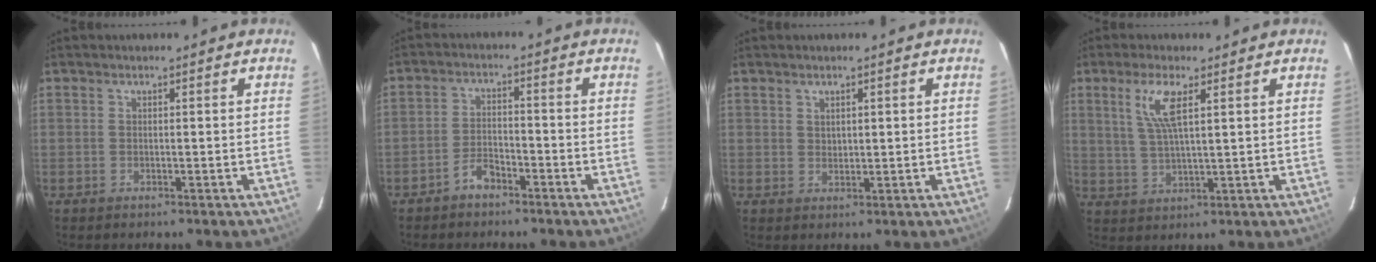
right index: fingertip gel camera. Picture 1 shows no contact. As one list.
[{"total": 4.0, "force": [-3.2, 1.6, 1.7], "torque": [-0.046, 0.012, -0.059]}, {"total": 1.5, "force": [0.9, 1.1, 0.5], "torque": [-0.004, 0.003, 0.017]}, {"total": 6.4, "force": [2.8, 1.2, 5.6], "torque": [-0.117, 0.000, 0.058]}]